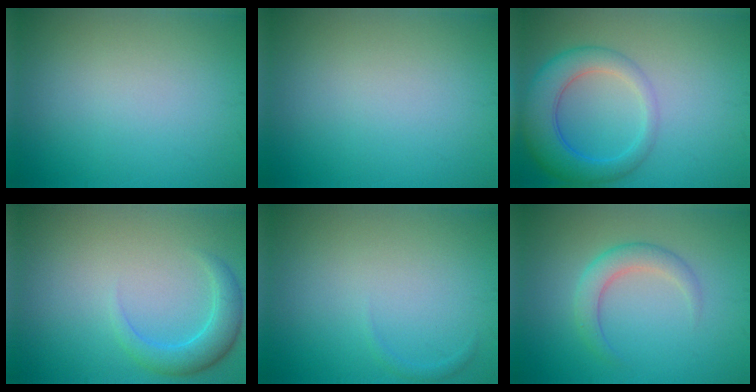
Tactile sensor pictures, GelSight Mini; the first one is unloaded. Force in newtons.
{"total": 0.0}
{"total": 5.7, "press": 5.7, "slide": 0.4}
{"total": 3.0, "press": 3.0, "slide": 0.1}
{"total": 0.5, "press": 0.5, "slide": 0.1}
{"total": 2.8, "press": 2.8, "slide": 0.1}